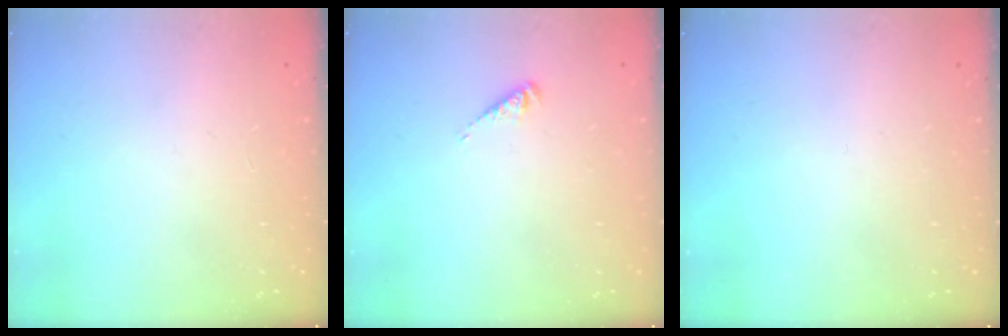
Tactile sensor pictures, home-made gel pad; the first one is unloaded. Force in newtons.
{"total": 2.7, "press": 2.7, "slide": 0.6}
{"total": 0.0}